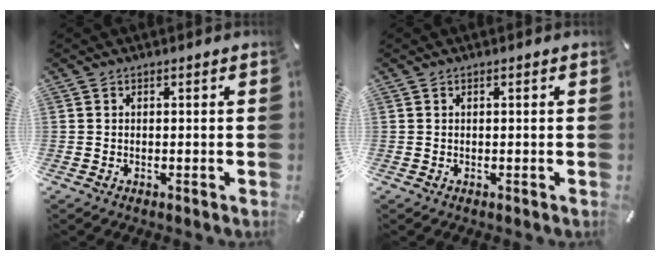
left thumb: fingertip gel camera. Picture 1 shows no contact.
{"total": 0.0}